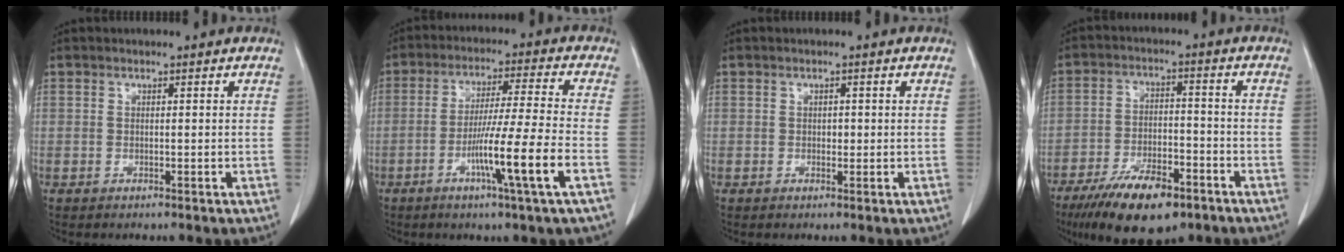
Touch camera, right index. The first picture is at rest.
{"total": 11.5, "force": [-4.3, -1.9, 10.4], "torque": [-0.188, -0.017, -0.079]}
{"total": 1.0, "force": [0.0, 0.8, 0.7], "torque": [-0.007, 0.002, 0.000]}
{"total": 13.1, "force": [-8.6, 4.6, 8.7], "torque": [-0.147, -0.007, -0.143]}